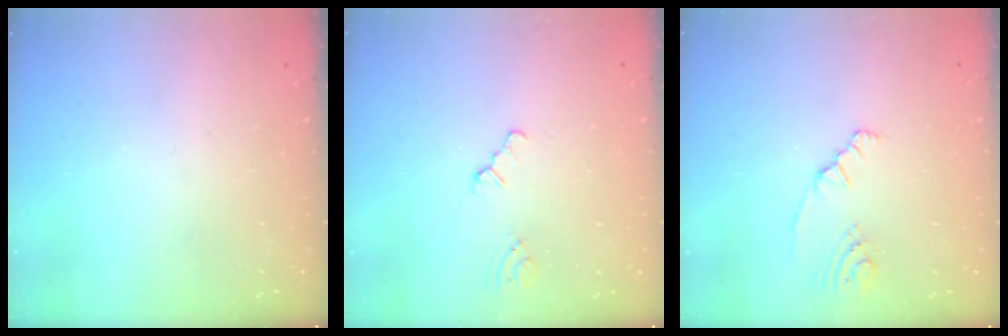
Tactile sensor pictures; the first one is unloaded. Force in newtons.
{"total": 0.6, "press": 0.6, "slide": 0.2}
{"total": 2.5, "press": 2.2, "slide": 1.1}